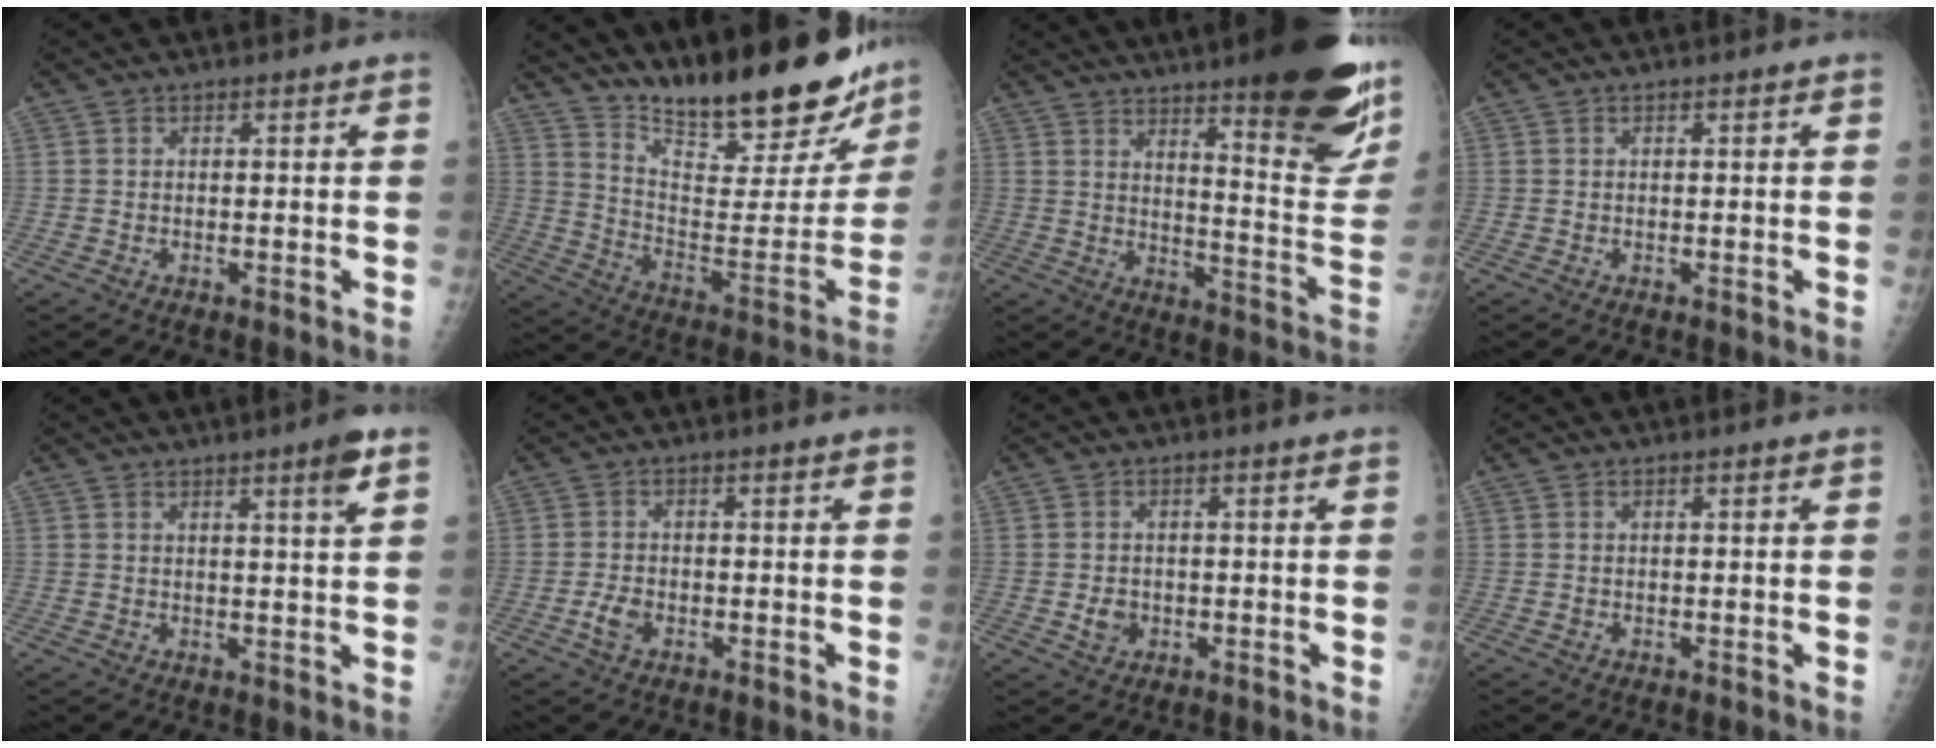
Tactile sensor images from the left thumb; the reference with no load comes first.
{"total": 28.7, "force": [22.5, 7.4, 16.2], "torque": [-0.219, -0.125, 0.329]}
{"total": 24.3, "force": [15.3, 5.0, 18.2], "torque": [-0.214, -0.092, 0.210]}
{"total": 0.0}
{"total": 4.4, "force": [2.5, -0.1, 3.6], "torque": [-0.050, -0.015, 0.036]}
{"total": 2.9, "force": [-1.2, 1.8, 1.9], "torque": [-0.039, 0.009, -0.022]}
{"total": 2.6, "force": [-0.6, 2.2, 1.3], "torque": [-0.014, 0.003, -0.005]}
{"total": 0.5, "force": [0.1, 0.3, 0.4], "torque": [-0.008, 0.005, 0.005]}